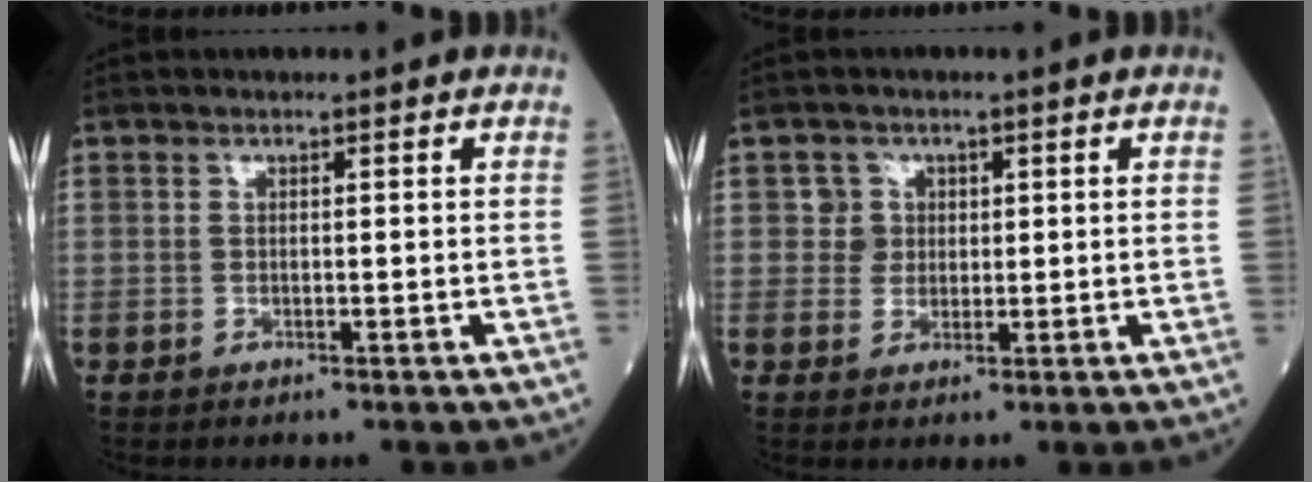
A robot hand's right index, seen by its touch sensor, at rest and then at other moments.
{"total": 2.7, "force": [0.7, 2.6, 0.0], "torque": [0.007, 0.002, 0.009]}